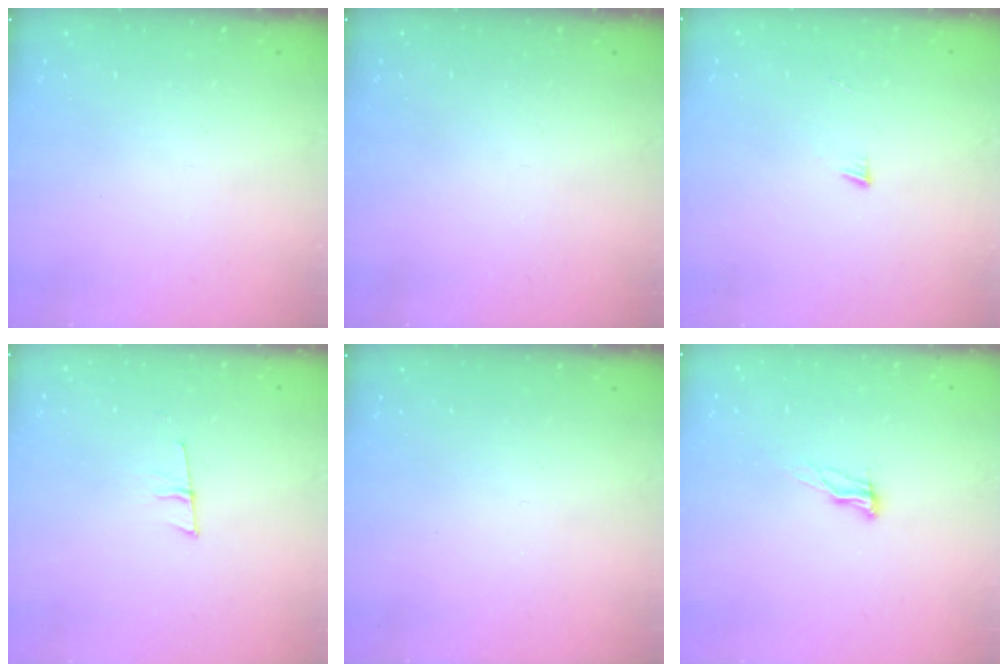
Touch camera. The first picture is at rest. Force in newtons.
{"total": 0.0}
{"total": 3.0, "press": 3.0, "slide": 0.3}
{"total": 6.3, "press": 5.6, "slide": 2.9}
{"total": 0.0}
{"total": 7.9, "press": 7.6, "slide": 2.2}